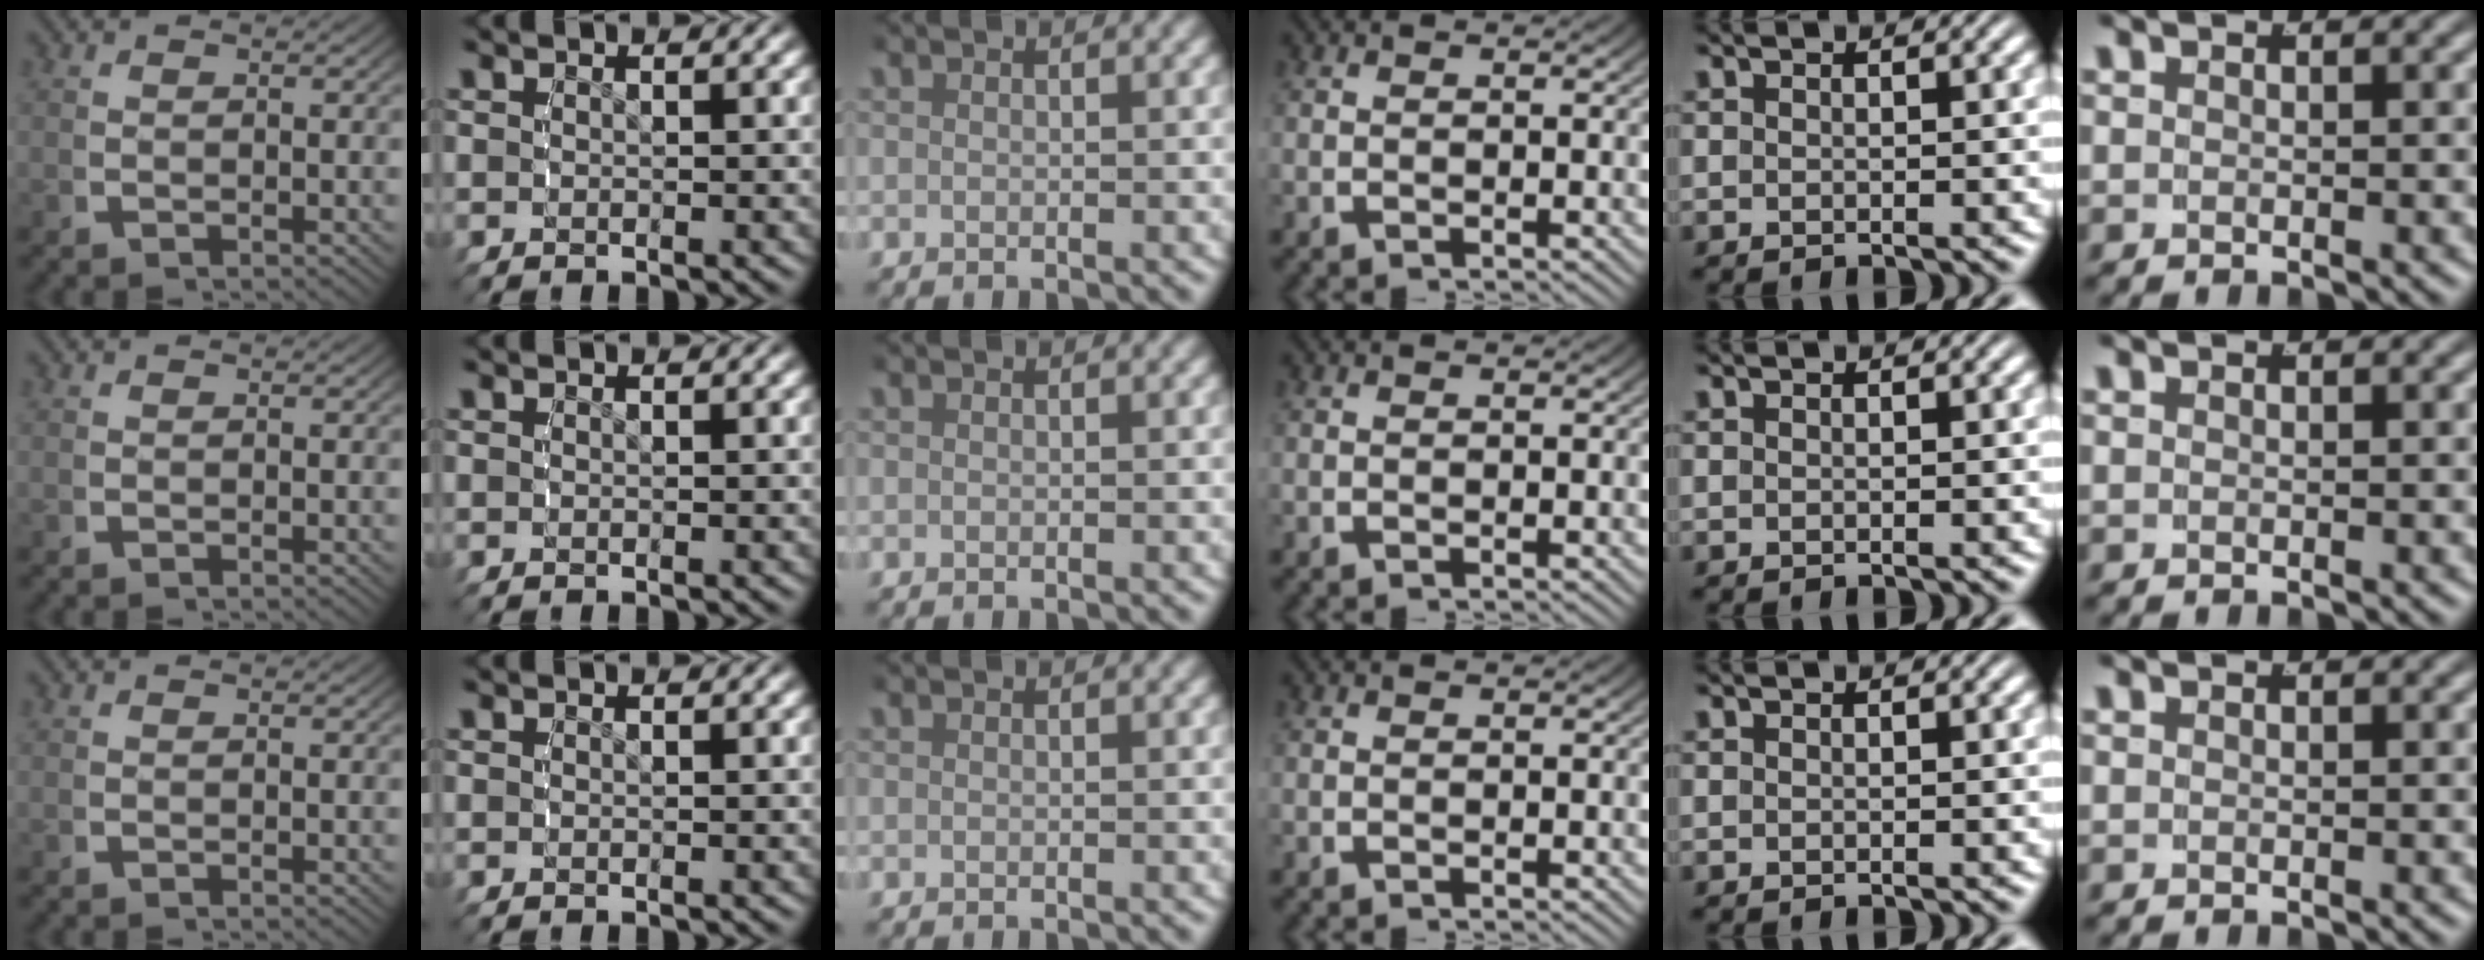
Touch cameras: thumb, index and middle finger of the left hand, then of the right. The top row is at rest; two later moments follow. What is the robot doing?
{"motion": "reach", "object": "paper plate"}